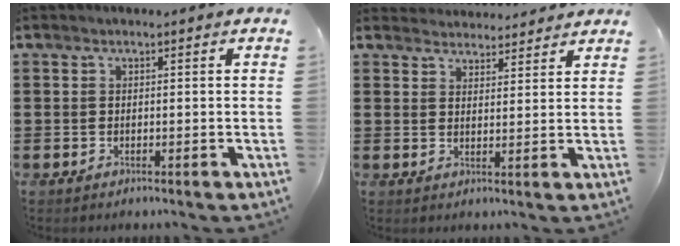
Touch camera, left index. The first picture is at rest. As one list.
[{"total": 3.3, "force": [3.2, 0.5, -0.2], "torque": [-0.007, -0.010, 0.061]}]